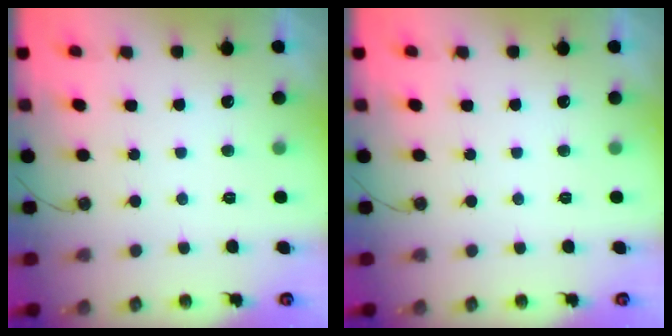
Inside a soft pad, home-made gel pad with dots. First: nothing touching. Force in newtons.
{"total": 0.0}